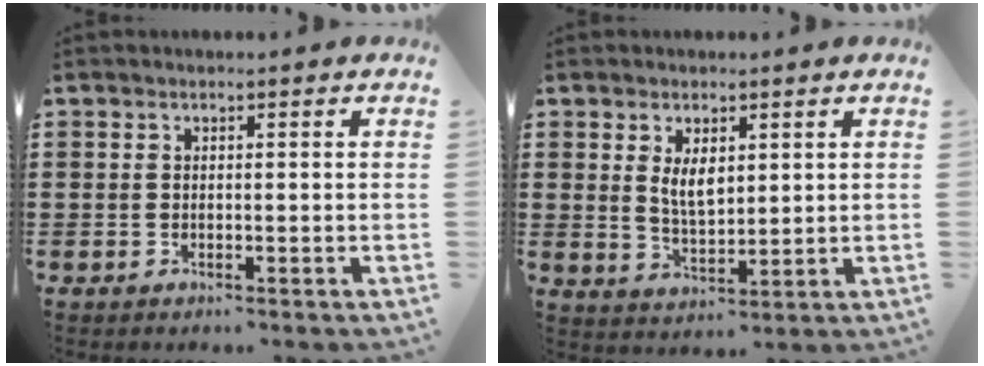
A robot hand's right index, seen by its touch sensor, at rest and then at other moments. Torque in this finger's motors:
{"motor_torque": [0.29, -0.24, 0.16, 0.10]}